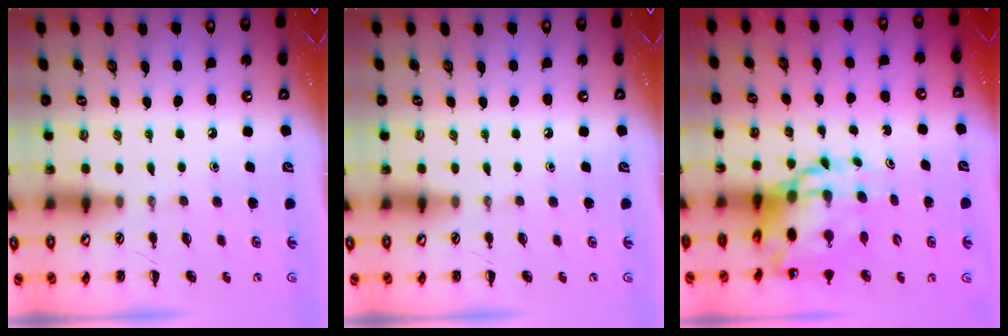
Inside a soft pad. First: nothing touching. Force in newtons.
{"total": 0.0}
{"total": 11.4, "press": 10.9, "slide": 3.2}